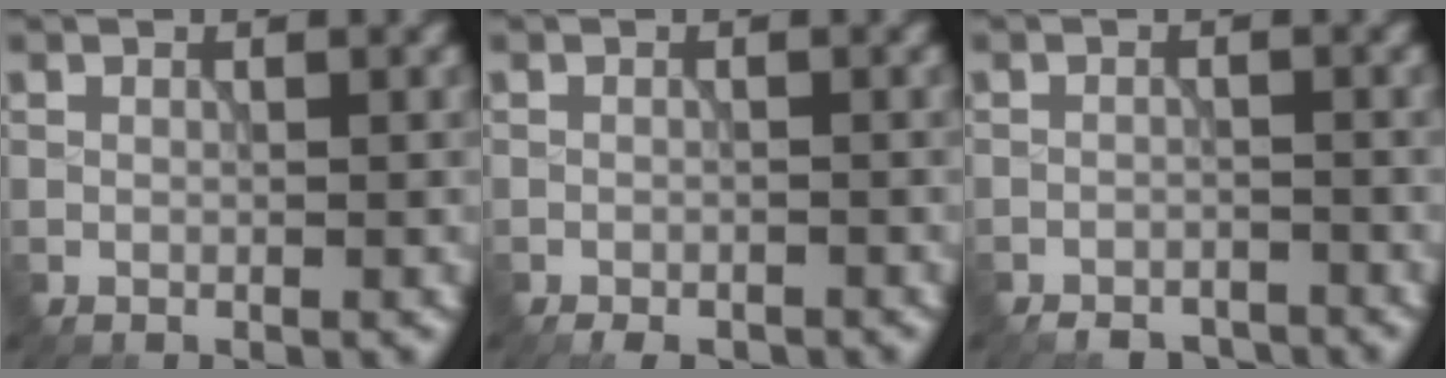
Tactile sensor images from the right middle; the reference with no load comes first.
{"total": 2.2, "force": [-2.0, 0.7, 0.8], "torque": [-0.014, -0.006, -0.031]}
{"total": 3.0, "force": [-2.8, 0.9, 0.7], "torque": [-0.009, -0.003, -0.047]}